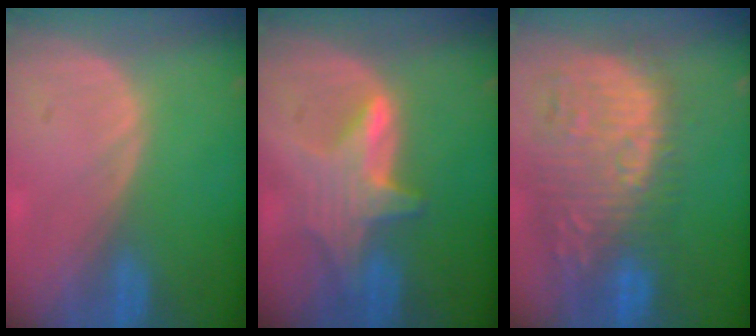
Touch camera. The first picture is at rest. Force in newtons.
{"total": 6.7, "press": 6.2, "slide": 2.3}
{"total": 12.9, "press": 11.7, "slide": 5.4}